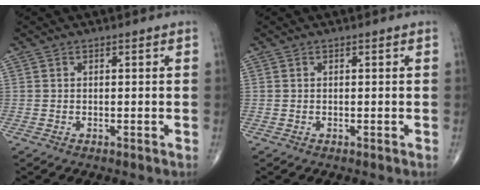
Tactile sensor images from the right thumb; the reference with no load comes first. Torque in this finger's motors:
{"motor_torque": [0.16, -0.01, -0.14, -0.08, 0.01]}